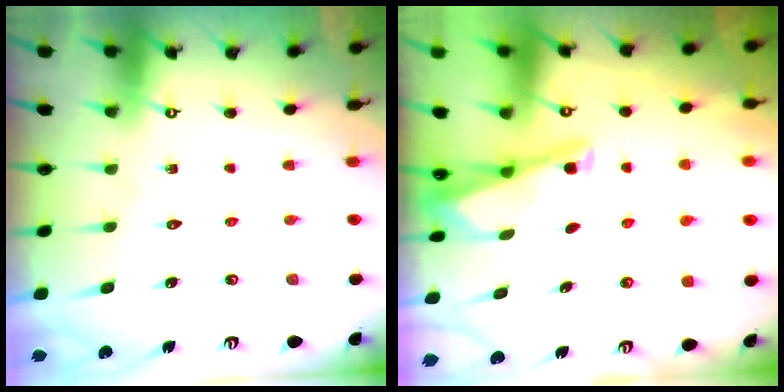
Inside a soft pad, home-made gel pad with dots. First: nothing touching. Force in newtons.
{"total": 3.0, "press": 3.0, "slide": 0.3}